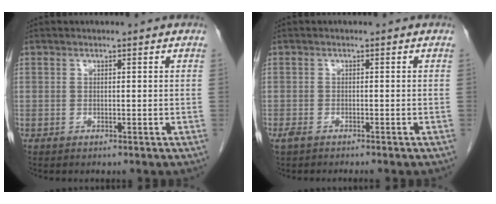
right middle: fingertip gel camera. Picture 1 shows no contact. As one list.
[{"total": 2.4, "force": [-1.9, 0.5, 1.4], "torque": [-0.026, -0.006, -0.029]}]